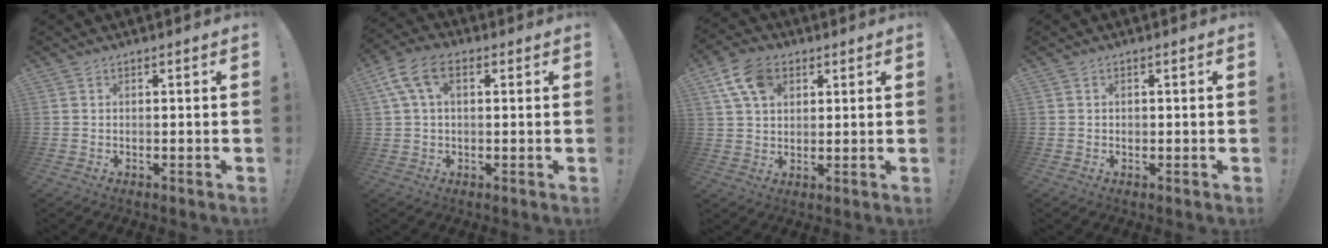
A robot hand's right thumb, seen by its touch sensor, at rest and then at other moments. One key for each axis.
{"total": 9.0, "fx": 2.8, "fy": 5.3, "fz": 6.7, "tx": -0.131, "ty": 0.009, "tz": 0.058}
{"total": 10.9, "fx": 4.7, "fy": 7.3, "fz": 6.6, "tx": -0.123, "ty": 0.000, "tz": 0.092}
{"total": 0.6, "fx": -0.1, "fy": 0.6, "fz": 0.1, "tx": 0.000, "ty": 0.003, "tz": -0.002}